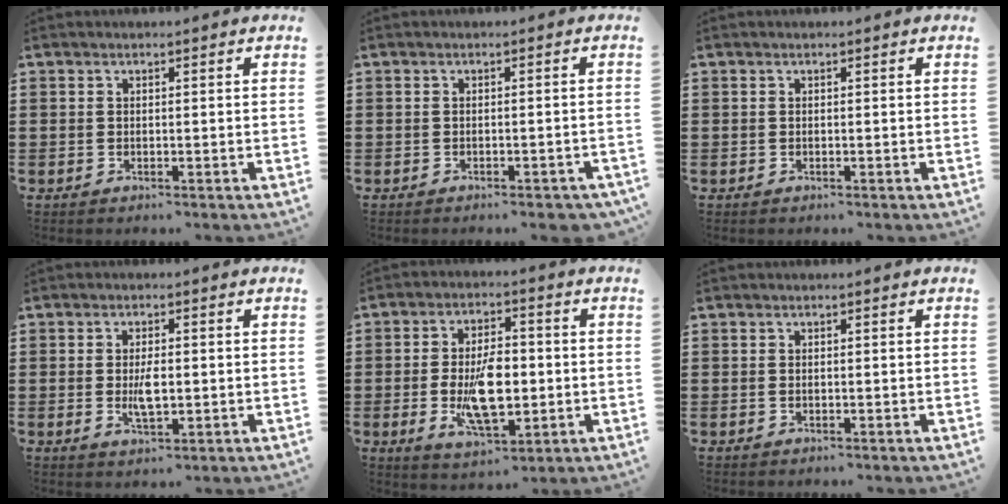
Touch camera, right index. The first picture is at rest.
{"total": 1.1, "force": [-0.9, 0.0, 0.6], "torque": [-0.014, -0.004, -0.017]}
{"total": 0.0}
{"total": 4.1, "force": [-0.3, 1.5, 3.8], "torque": [-0.077, -0.004, -0.007]}
{"total": 9.7, "force": [-1.4, 4.5, 8.5], "torque": [-0.156, -0.010, -0.028]}
{"total": 0.0}